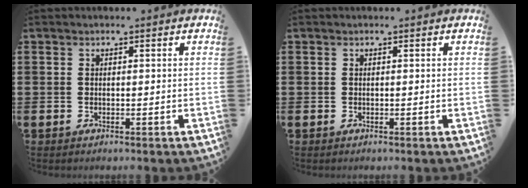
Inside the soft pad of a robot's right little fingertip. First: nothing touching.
{"total": 0.0}